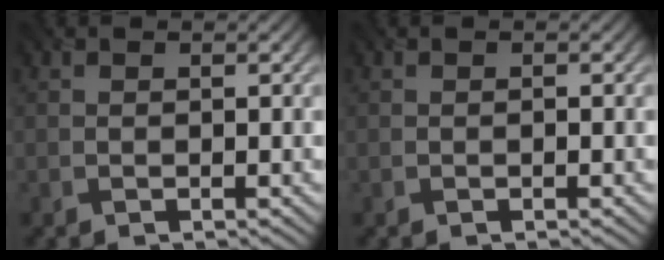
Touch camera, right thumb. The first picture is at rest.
{"total": 0.0}